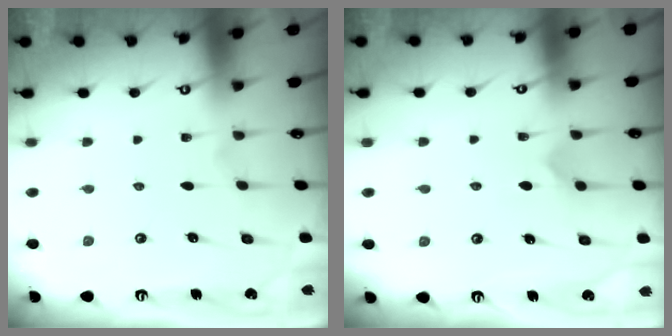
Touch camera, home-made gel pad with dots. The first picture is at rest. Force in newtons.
{"total": 5.0, "press": 5.0, "slide": 0.5}